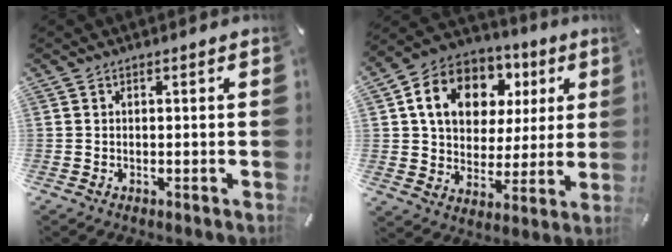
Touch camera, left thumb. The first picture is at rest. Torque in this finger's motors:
{"motor_torque": [2.65, 2.35, 1.59, -1.18, 0.23]}